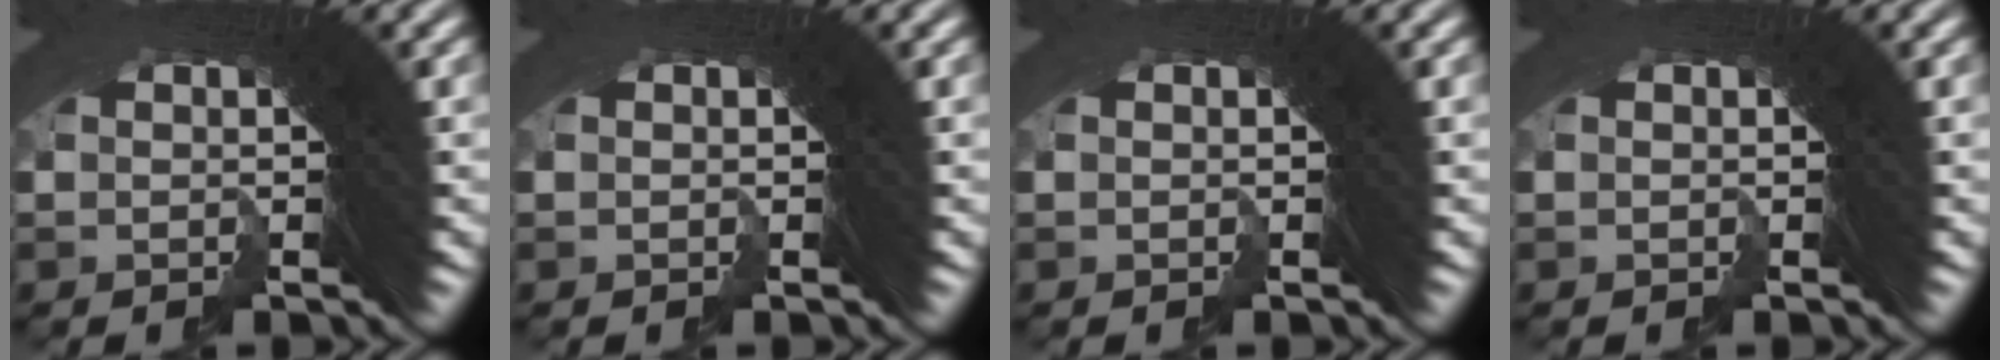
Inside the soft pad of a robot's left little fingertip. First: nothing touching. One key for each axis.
{"total": 0.0}
{"total": 0.0}
{"total": 0.0}